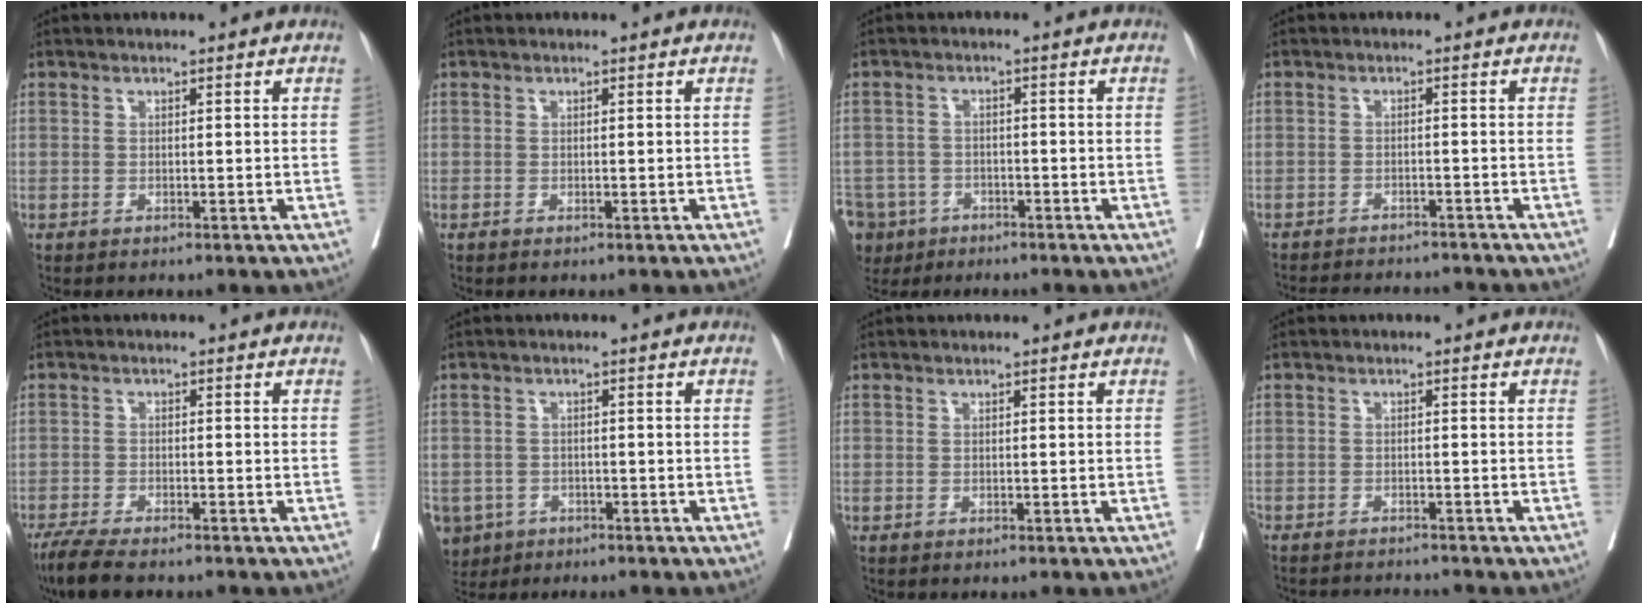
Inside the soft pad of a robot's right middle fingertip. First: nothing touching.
{"total": 0.0}
{"total": 12.0, "force": [-6.8, 9.3, 3.2], "torque": [-0.113, -0.006, -0.107]}
{"total": 10.3, "force": [-9.6, 2.0, 2.8], "torque": [-0.049, -0.001, -0.125]}
{"total": 6.1, "force": [-4.9, 1.1, 3.5], "torque": [-0.064, -0.016, -0.085]}
{"total": 7.0, "force": [-3.9, 5.6, 1.6], "torque": [-0.044, 0.000, -0.061]}
{"total": 0.0}
{"total": 4.0, "force": [-4.0, -0.1, 0.3], "torque": [0.002, -0.012, -0.063]}